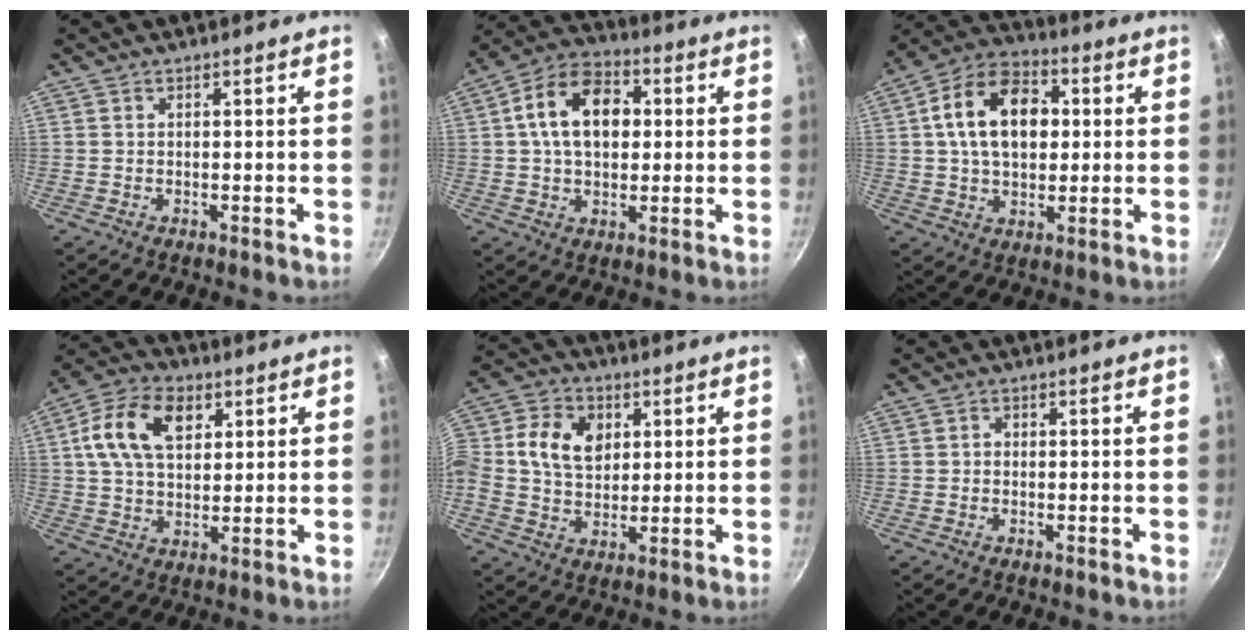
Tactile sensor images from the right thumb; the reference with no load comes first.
{"total": 14.0, "force": [2.2, 9.5, 10.0], "torque": [-0.137, 0.020, 0.021]}
{"total": 15.9, "force": [2.6, 10.8, 11.5], "torque": [-0.161, 0.020, 0.027]}
{"total": 13.5, "force": [4.4, 8.7, 9.3], "torque": [-0.152, 0.004, 0.067]}
{"total": 13.8, "force": [2.7, 10.6, 8.5], "torque": [-0.159, 0.015, 0.035]}
{"total": 0.6, "force": [-0.3, 0.5, 0.2], "torque": [-0.002, 0.002, -0.007]}